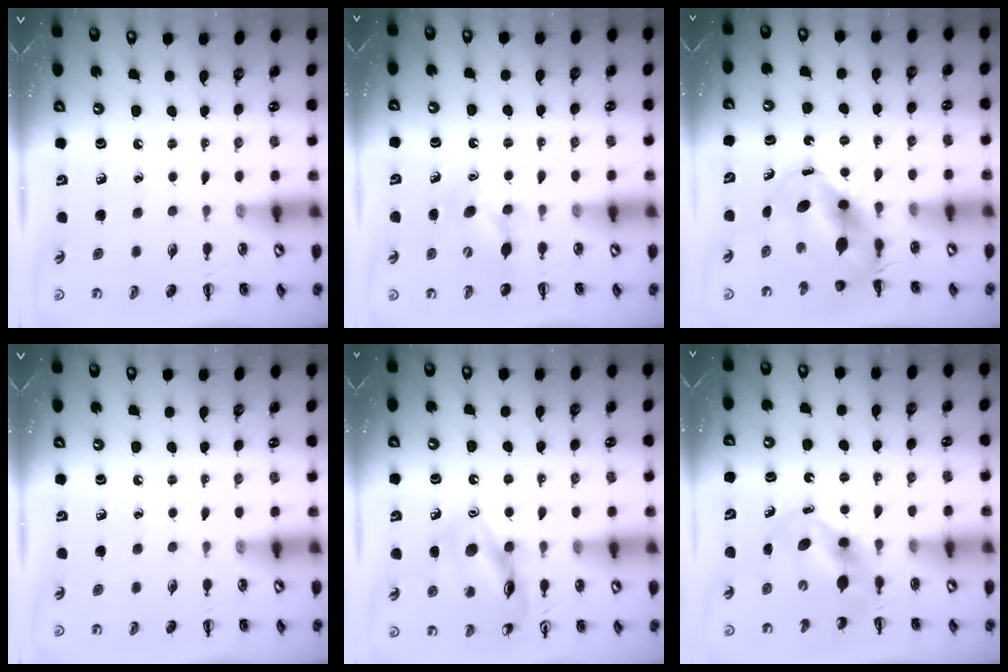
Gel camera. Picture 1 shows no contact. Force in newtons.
{"total": 7.4, "press": 7.2, "slide": 1.5}
{"total": 7.0, "press": 6.6, "slide": 2.3}
{"total": 0.0}
{"total": 13.4, "press": 13.3, "slide": 1.1}
{"total": 5.7, "press": 5.6, "slide": 0.9}